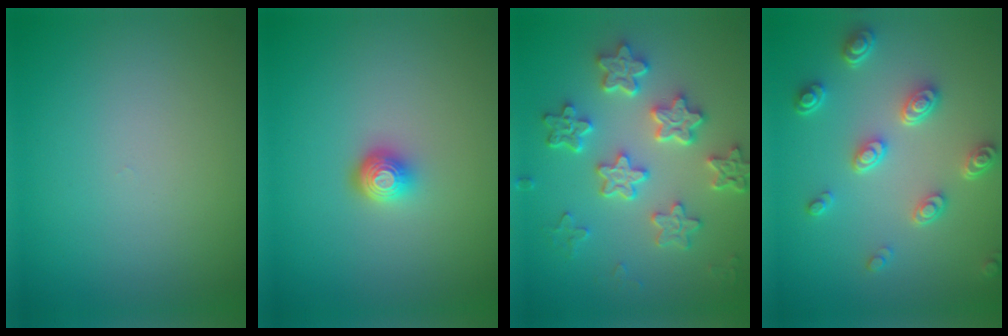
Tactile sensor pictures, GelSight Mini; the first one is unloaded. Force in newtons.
{"total": 2.0, "press": 1.5, "slide": 1.3}
{"total": 5.9, "press": 5.0, "slide": 3.2}
{"total": 4.4, "press": 3.4, "slide": 2.9}